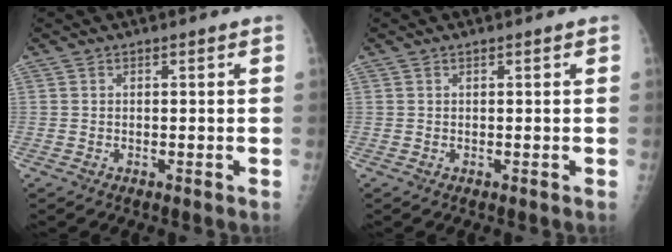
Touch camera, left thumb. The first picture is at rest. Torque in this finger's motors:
{"motor_torque": [0.07, 0.03, 0.05, 0.02, 0.00]}